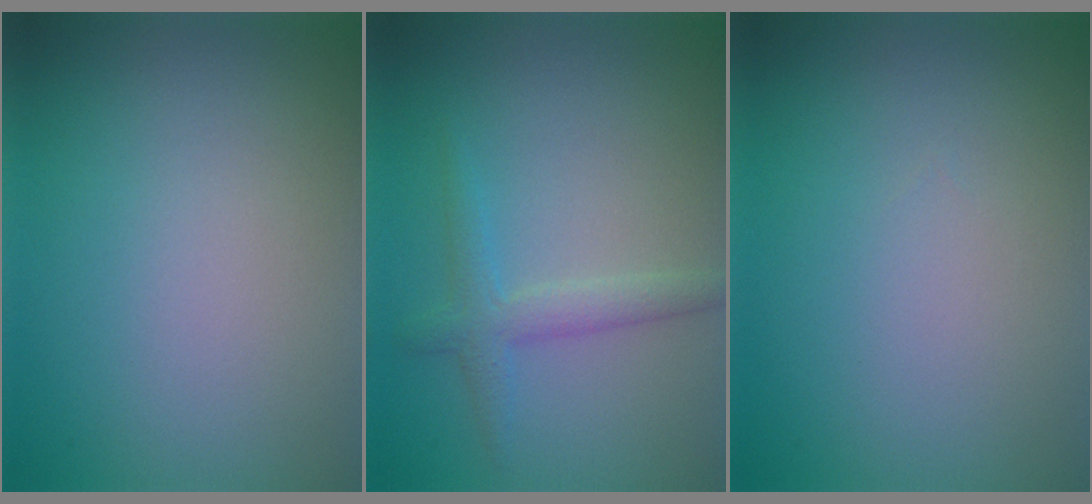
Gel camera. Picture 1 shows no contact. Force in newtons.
{"total": 2.3, "press": 2.3, "slide": 0.1}
{"total": 0.0}